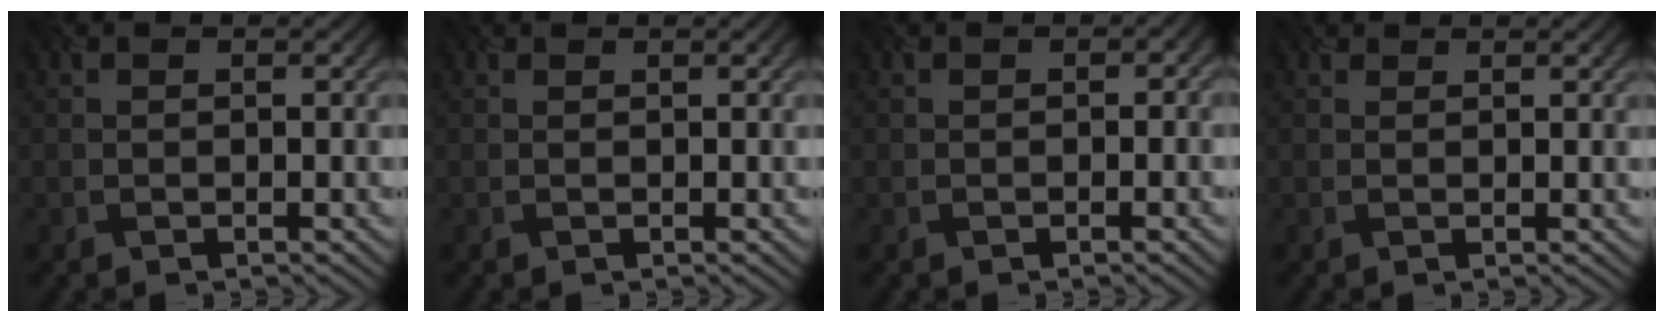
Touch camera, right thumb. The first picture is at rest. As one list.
[{"total": 0.8, "force": [0.4, 0.3, 0.6], "torque": [-0.004, 0.001, 0.003]}, {"total": 0.9, "force": [-0.4, 0.5, 0.6], "torque": [-0.006, 0.001, 0.002]}, {"total": 0.6, "force": [0.6, 0.0, 0.2], "torque": [-0.005, 0.008, 0.014]}]